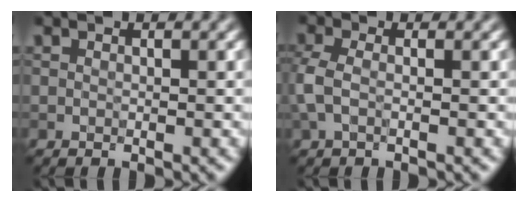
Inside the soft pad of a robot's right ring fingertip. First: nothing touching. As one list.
[{"total": 2.5, "force": [-0.4, 1.3, 2.2], "torque": [-0.060, 0.002, -0.015]}]